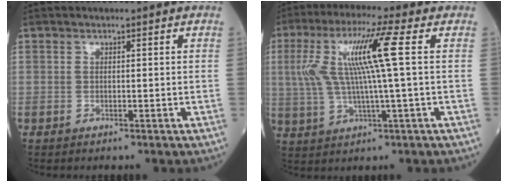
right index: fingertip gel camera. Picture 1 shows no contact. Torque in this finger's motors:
{"motor_torque": [1.45, 0.69, 0.47, 0.21]}